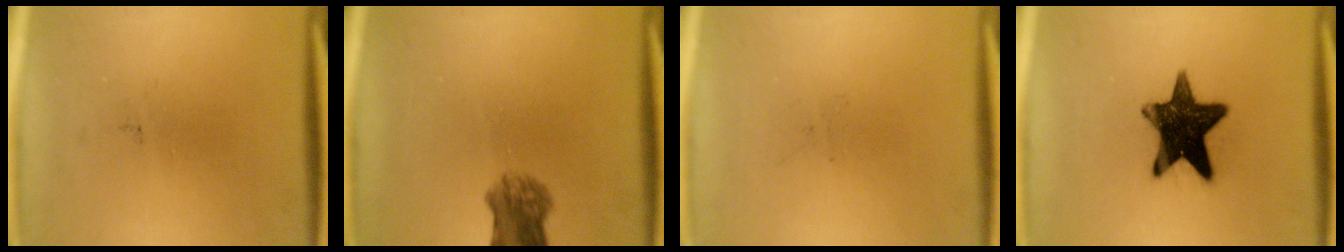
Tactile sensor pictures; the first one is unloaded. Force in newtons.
{"total": 5.1}
{"total": 0.0}
{"total": 14.3}